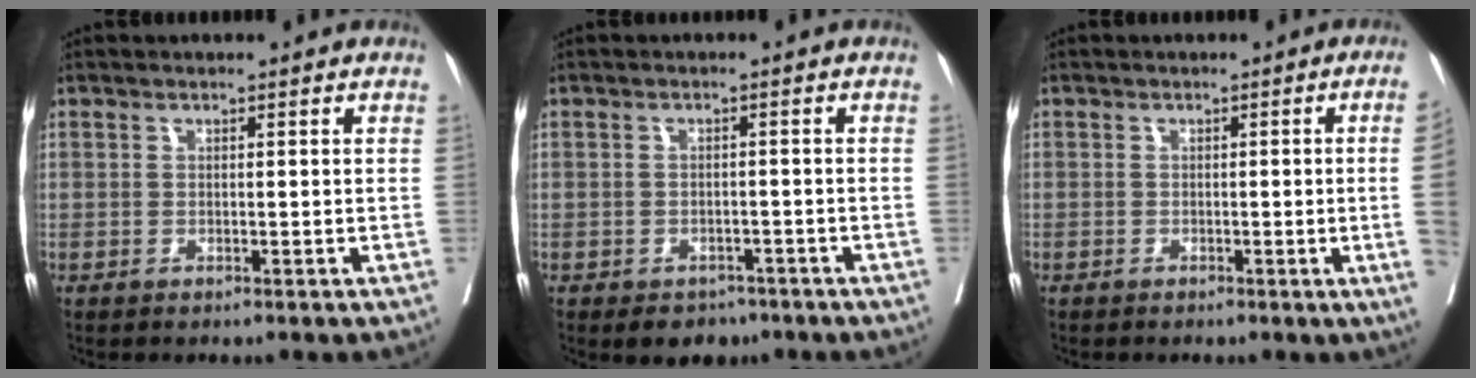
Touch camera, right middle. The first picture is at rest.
{"total": 4.1, "force": [-2.9, 2.6, 1.2], "torque": [-0.005, 0.005, -0.036]}
{"total": 4.3, "force": [-0.6, -1.8, 3.9], "torque": [-0.046, -0.009, -0.008]}